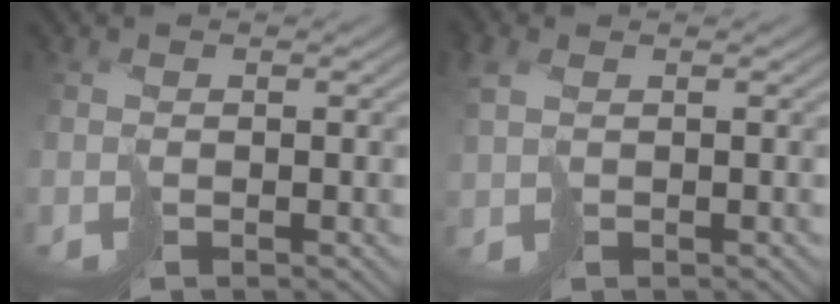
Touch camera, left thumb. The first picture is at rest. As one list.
[{"total": 2.8, "force": [0.6, 1.8, 2.1], "torque": [-0.061, -0.005, 0.012]}]